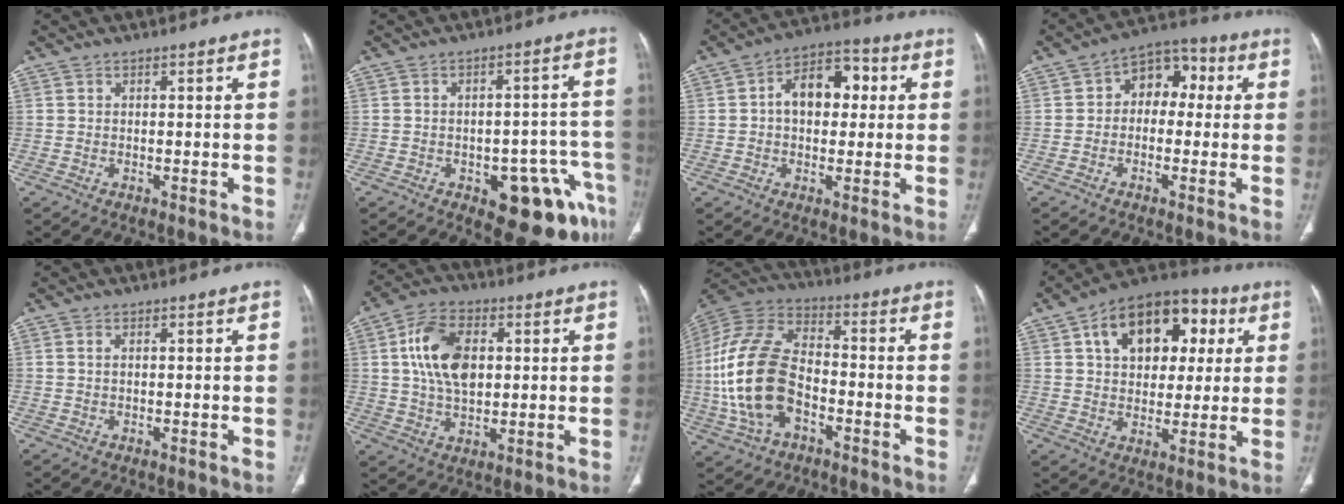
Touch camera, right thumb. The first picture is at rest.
{"total": 13.5, "force": [-6.6, 6.0, 10.2], "torque": [-0.082, 0.043, -0.074]}
{"total": 11.3, "force": [1.6, 7.4, 8.4], "torque": [-0.100, 0.026, 0.018]}
{"total": 8.8, "force": [0.8, 6.3, 6.0], "torque": [-0.048, 0.032, -0.003]}
{"total": 0.9, "force": [0.3, 0.4, 0.7], "torque": [-0.018, 0.005, 0.008]}
{"total": 12.8, "force": [2.4, 7.9, 9.8], "torque": [-0.167, 0.002, 0.043]}
{"total": 20.3, "force": [-4.3, 12.4, 15.6], "torque": [-0.326, 0.023, -0.081]}
{"total": 18.8, "force": [6.1, 12.2, 13.0], "torque": [-0.156, 0.011, 0.089]}